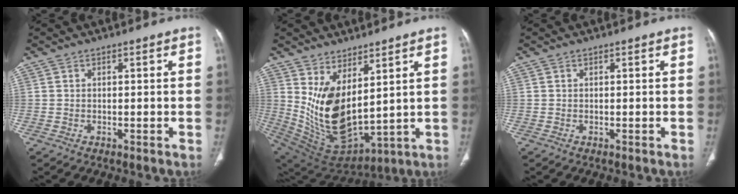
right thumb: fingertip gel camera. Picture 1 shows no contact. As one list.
[{"total": 14.6, "force": [5.0, 7.0, 11.8], "torque": [-0.214, -0.051, 0.128]}, {"total": 0.0}]